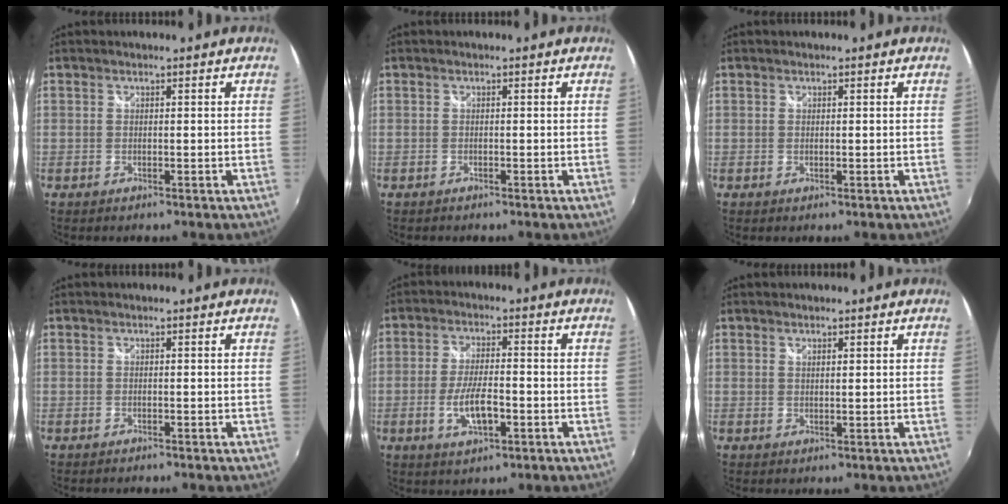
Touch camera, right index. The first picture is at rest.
{"total": 0.5, "force": [-0.5, 0.1, 0.0], "torque": [-0.004, -0.001, -0.010]}
{"total": 0.0}
{"total": 0.8, "force": [-0.8, 0.0, 0.0], "torque": [-0.004, -0.005, -0.014]}
{"total": 7.4, "force": [-2.5, 2.5, 6.4], "torque": [-0.129, -0.007, -0.043]}
{"total": 1.0, "force": [0.7, 0.2, 0.7], "torque": [-0.010, 0.000, 0.012]}